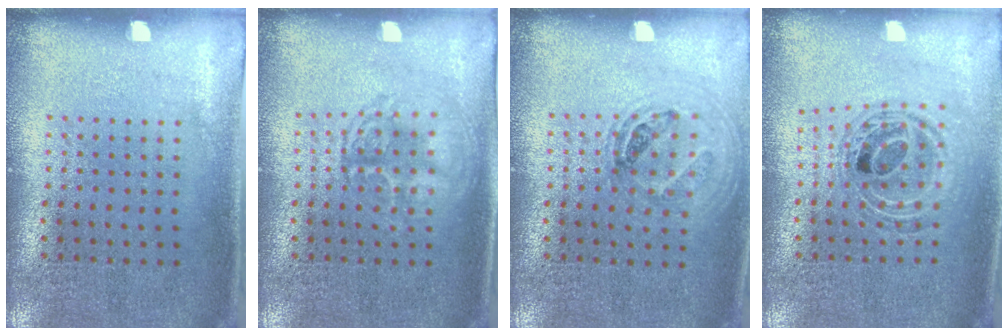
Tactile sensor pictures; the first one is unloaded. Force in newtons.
{"total": 1.1, "press": 1.1, "slide": 0.2}
{"total": 1.1, "press": 1.0, "slide": 0.4}
{"total": 0.9, "press": 0.9, "slide": 0.2}